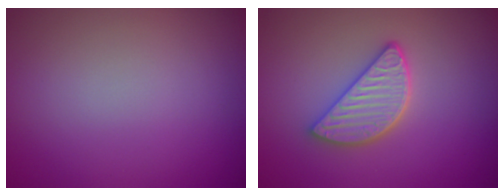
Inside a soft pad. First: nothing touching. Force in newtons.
{"total": 4.2, "press": 3.4, "slide": 2.4}